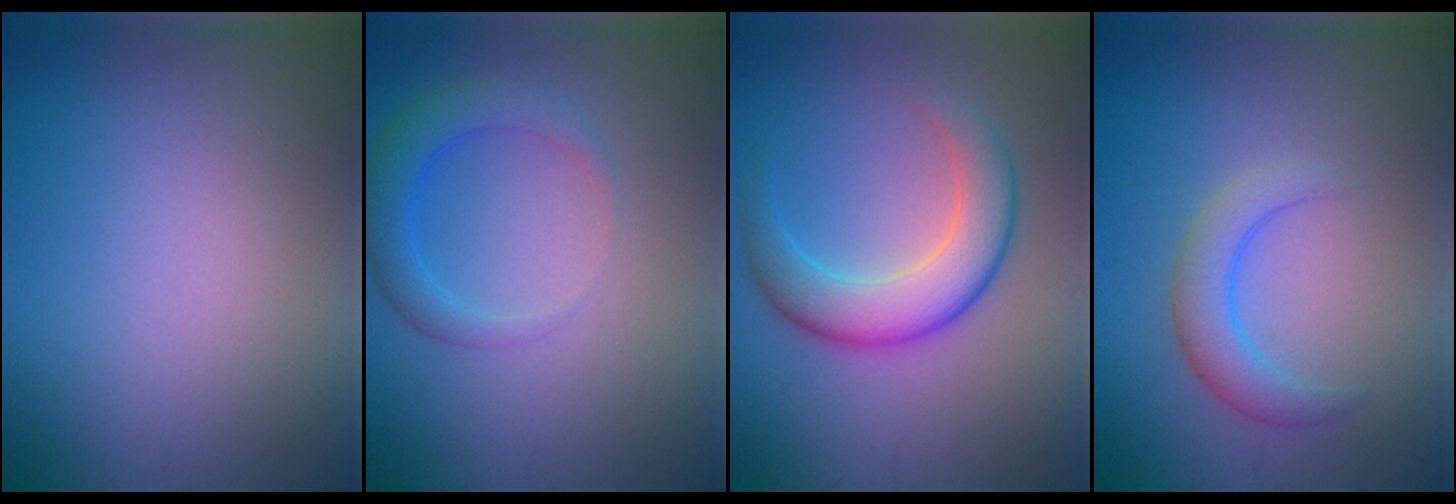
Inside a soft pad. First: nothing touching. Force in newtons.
{"total": 2.9, "press": 2.9, "slide": 0.2}
{"total": 5.5, "press": 5.5, "slide": 0.1}
{"total": 2.9, "press": 2.9, "slide": 0.2}